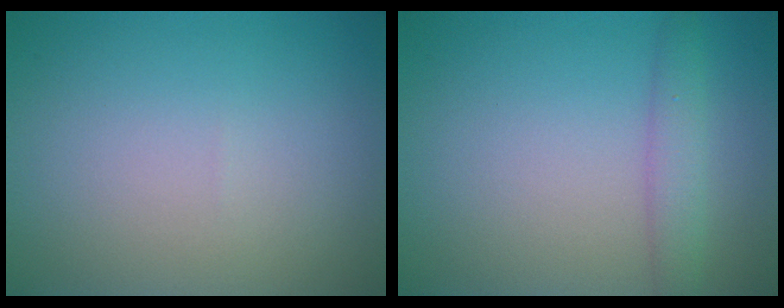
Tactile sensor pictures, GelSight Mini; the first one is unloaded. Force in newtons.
{"total": 2.2, "press": 2.2, "slide": 0.1}